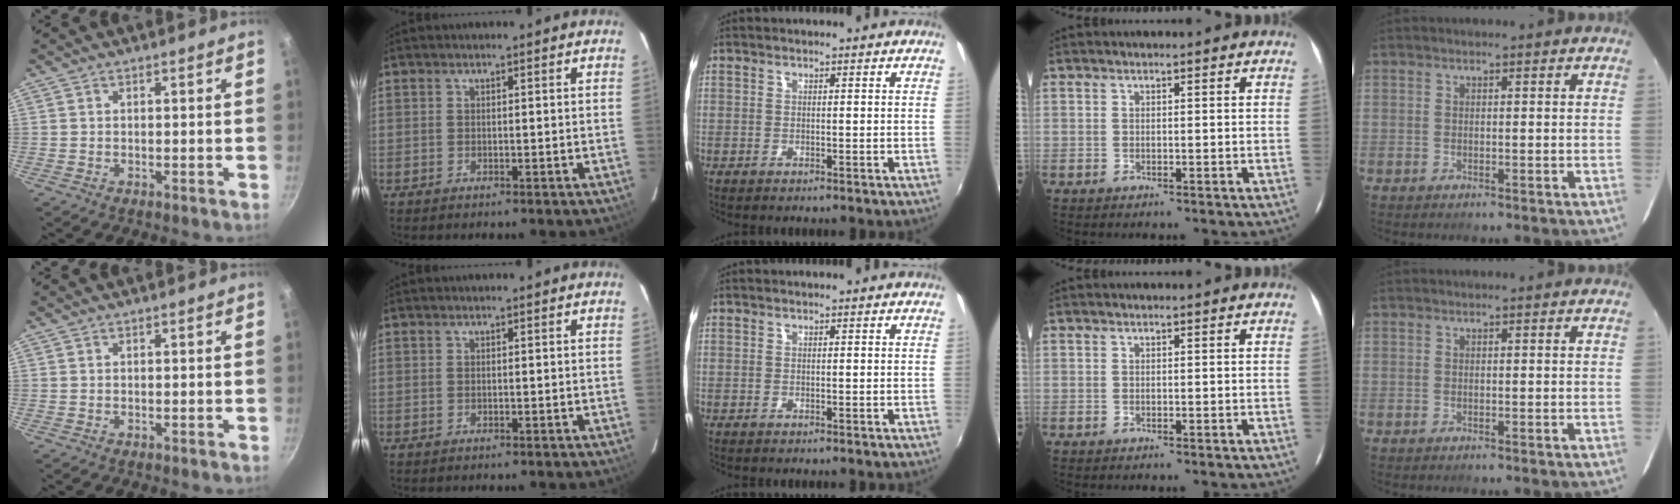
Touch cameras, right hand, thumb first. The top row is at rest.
{}